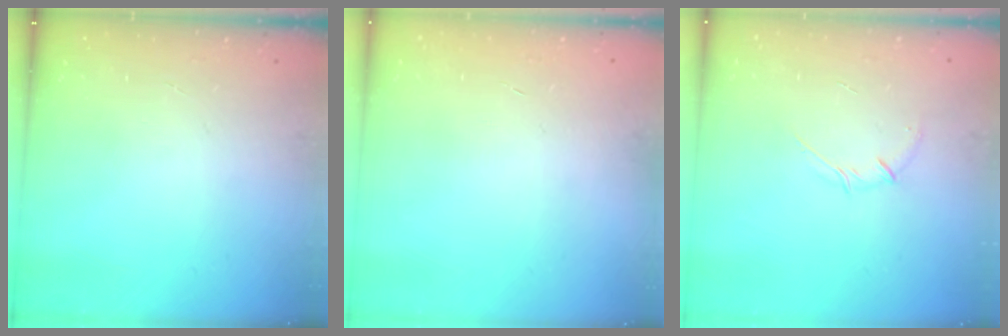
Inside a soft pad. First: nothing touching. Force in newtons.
{"total": 0.0}
{"total": 4.0, "press": 3.8, "slide": 1.1}